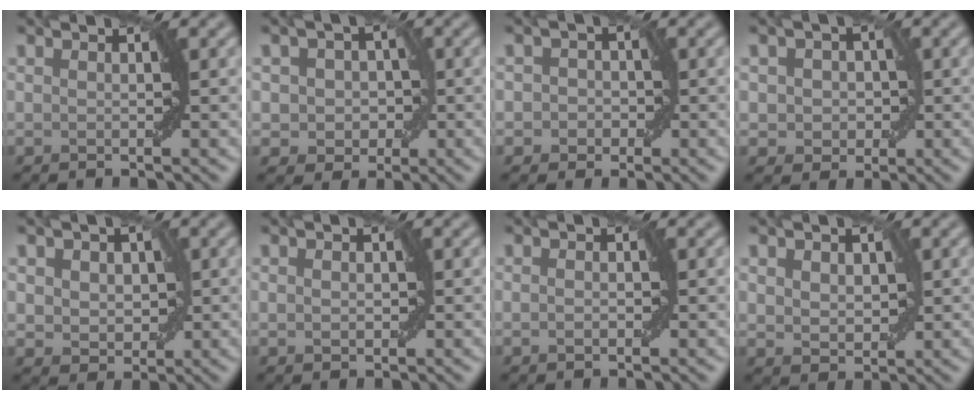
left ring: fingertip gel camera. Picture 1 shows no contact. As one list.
[{"total": 3.7, "force": [0.2, 3.1, 1.9], "torque": [-0.013, 0.011, -0.014]}, {"total": 2.5, "force": [0.0, 2.3, 0.9], "torque": [0.012, 0.009, -0.020]}, {"total": 3.1, "force": [0.2, 2.6, 1.7], "torque": [-0.016, 0.007, -0.009]}, {"total": 4.2, "force": [0.8, 3.2, 2.6], "torque": [-0.036, 0.013, 0.002]}, {"total": 1.1, "force": [0.1, 0.8, 0.8], "torque": [-0.013, 0.002, 0.003]}, {"total": 1.1, "force": [-0.1, 0.6, 0.9], "torque": [-0.014, 0.003, -0.002]}, {"total": 2.6, "force": [0.8, 1.9, 1.6], "torque": [-0.029, -0.002, 0.016]}]